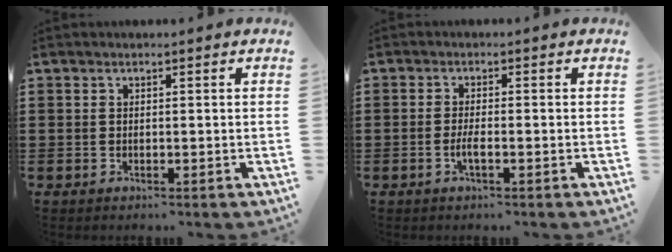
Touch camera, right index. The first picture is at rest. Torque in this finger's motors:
{"motor_torque": [0.95, 0.90, 0.21, 0.07]}